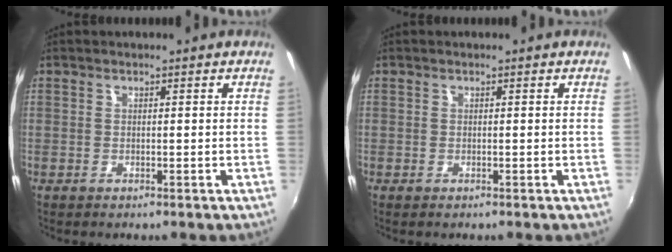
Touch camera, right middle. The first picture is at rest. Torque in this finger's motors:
{"motor_torque": [0.33, -1.13, 0.04, 0.01]}